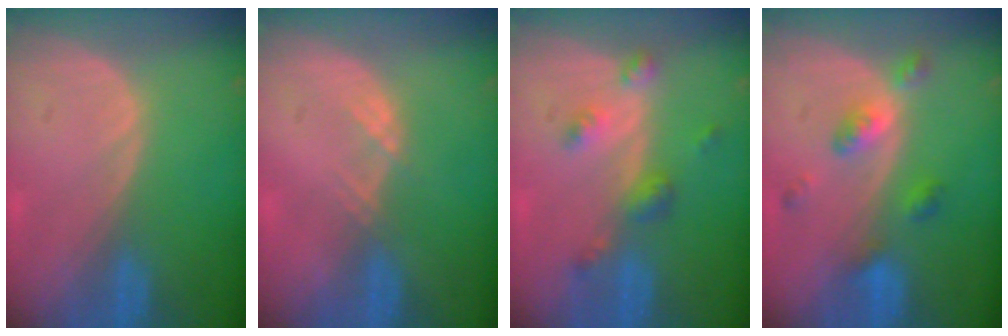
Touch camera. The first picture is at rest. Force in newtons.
{"total": 1.5, "press": 1.3, "slide": 0.8}
{"total": 4.7, "press": 4.2, "slide": 2.2}
{"total": 5.1, "press": 4.6, "slide": 2.2}